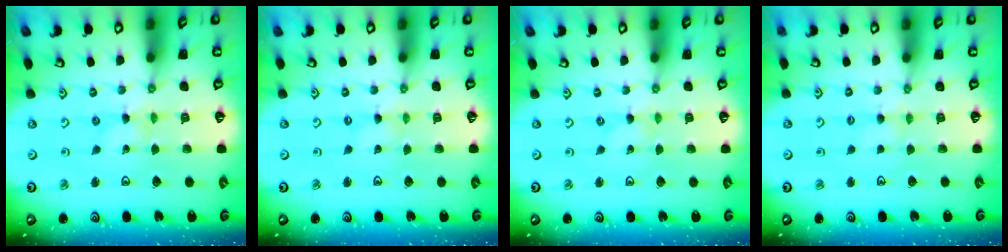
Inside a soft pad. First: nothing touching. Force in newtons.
{"total": 0.0}
{"total": 0.0}
{"total": 2.6, "press": 2.6, "slide": 0.4}